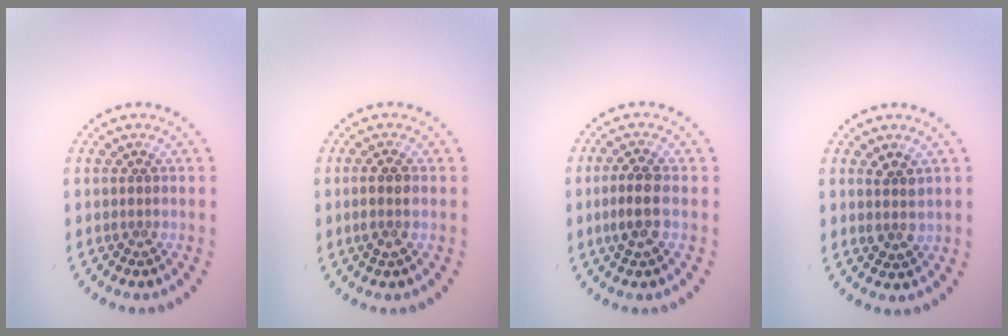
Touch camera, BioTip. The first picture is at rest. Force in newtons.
{"total": 1.7, "press": 1.6, "slide": 0.7}
{"total": 2.6, "press": 2.5, "slide": 0.8}
{"total": 1.7, "press": 1.5, "slide": 0.8}